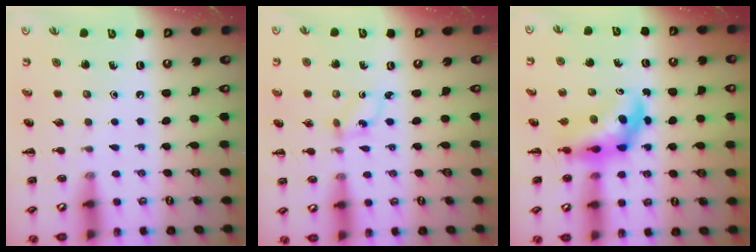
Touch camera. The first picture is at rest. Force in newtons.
{"total": 0.9, "press": 0.8, "slide": 0.5}
{"total": 5.7, "press": 5.5, "slide": 1.4}